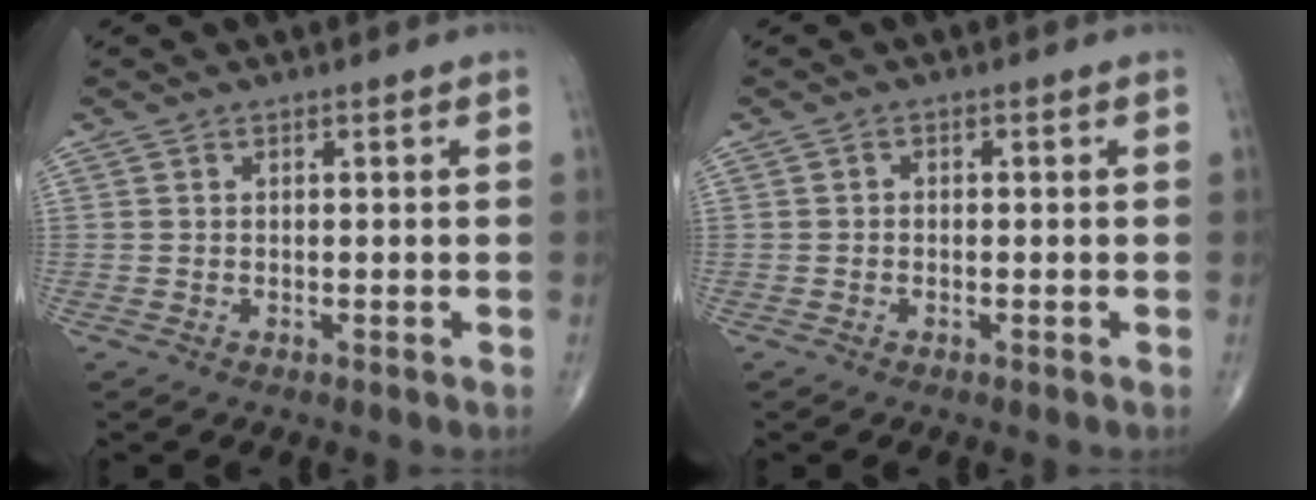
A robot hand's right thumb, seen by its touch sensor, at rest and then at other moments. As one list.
[{"total": 0.6, "force": [-0.3, 0.5, 0.2], "torque": [0.002, 0.002, -0.011]}]